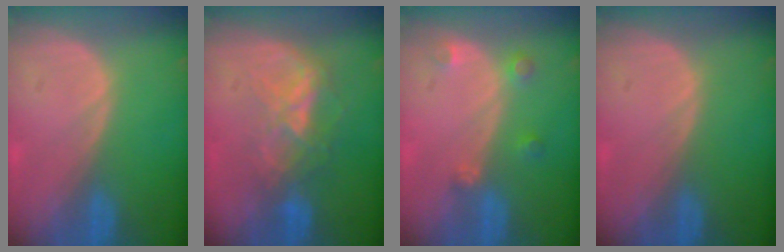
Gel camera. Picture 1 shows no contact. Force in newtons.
{"total": 6.4, "press": 5.9, "slide": 2.5}
{"total": 2.6, "press": 2.5, "slide": 0.5}
{"total": 0.0}